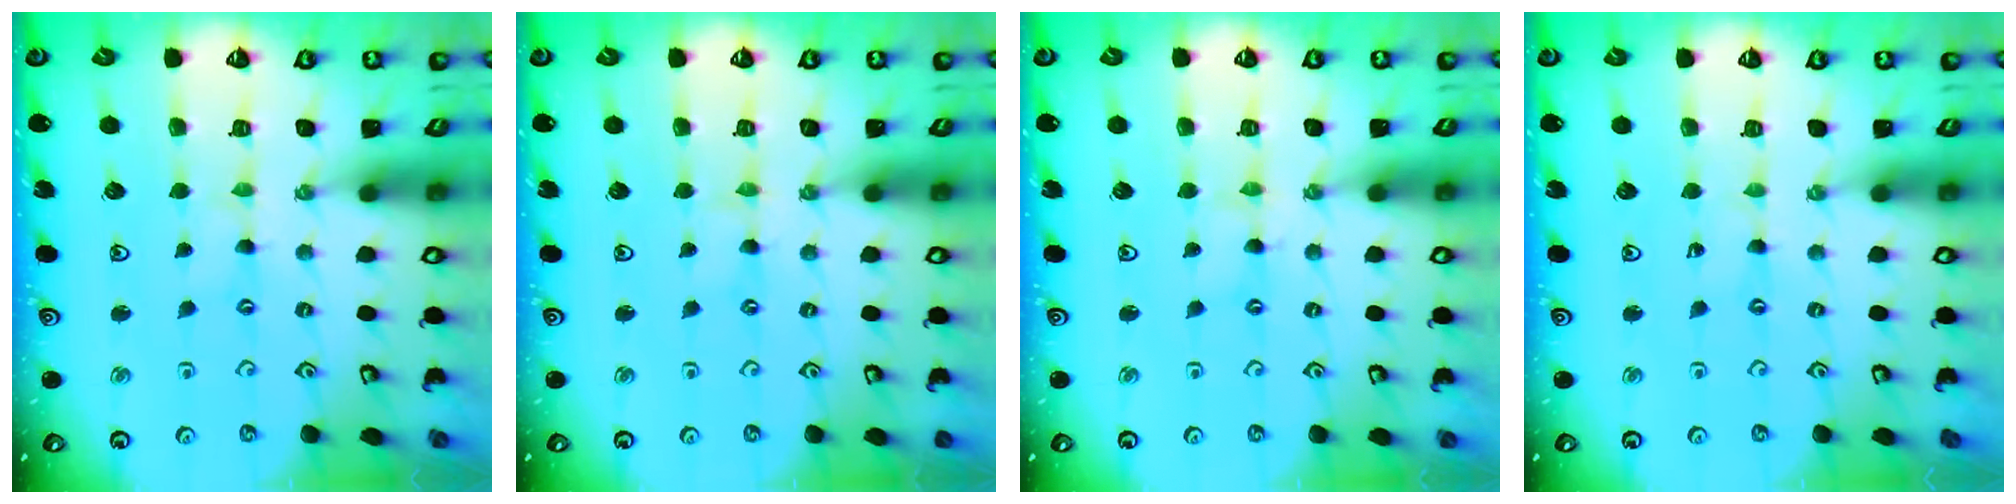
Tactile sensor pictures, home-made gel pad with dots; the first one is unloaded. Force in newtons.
{"total": 0.0}
{"total": 0.0}
{"total": 0.0}